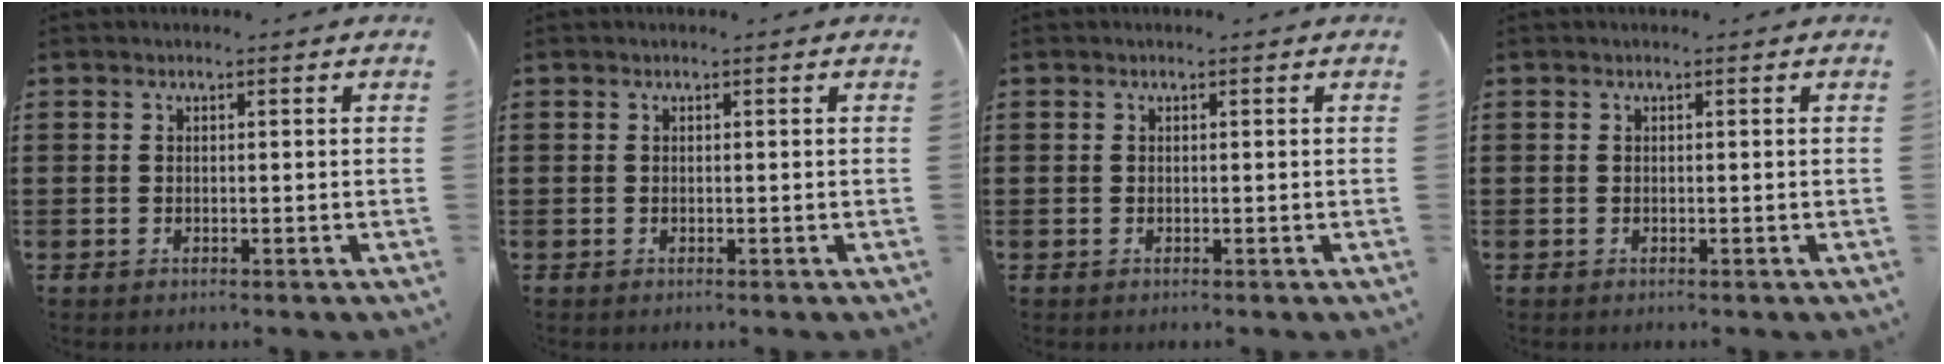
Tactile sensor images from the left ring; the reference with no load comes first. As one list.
[{"total": 0.0}, {"total": 0.0}, {"total": 0.0}]